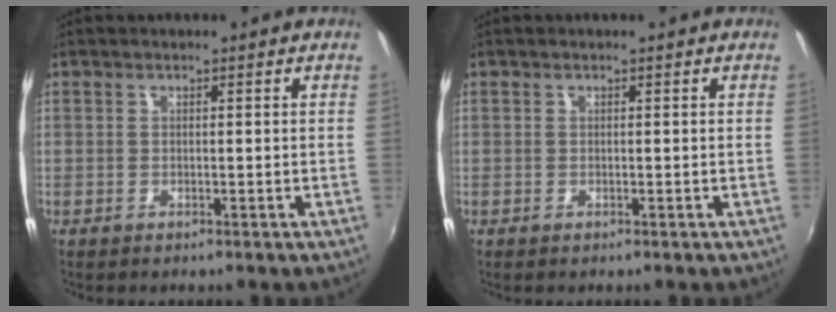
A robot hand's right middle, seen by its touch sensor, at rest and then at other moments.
{"total": 0.0}